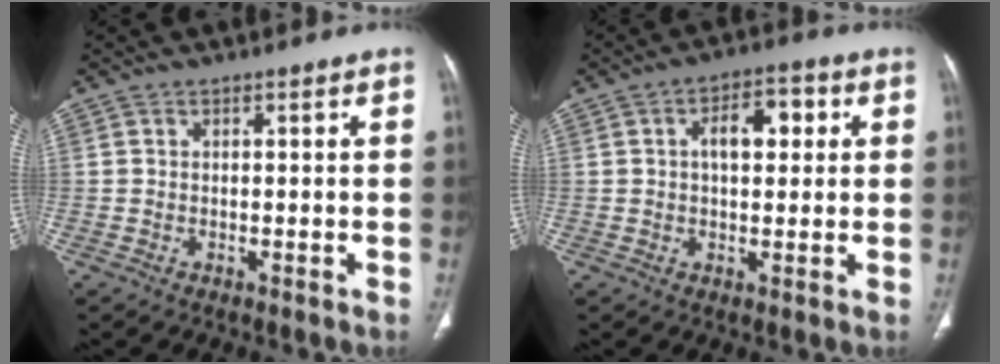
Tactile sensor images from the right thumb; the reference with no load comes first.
{"total": 7.5, "force": [1.6, 4.2, 6.0], "torque": [-0.076, 0.015, 0.021]}